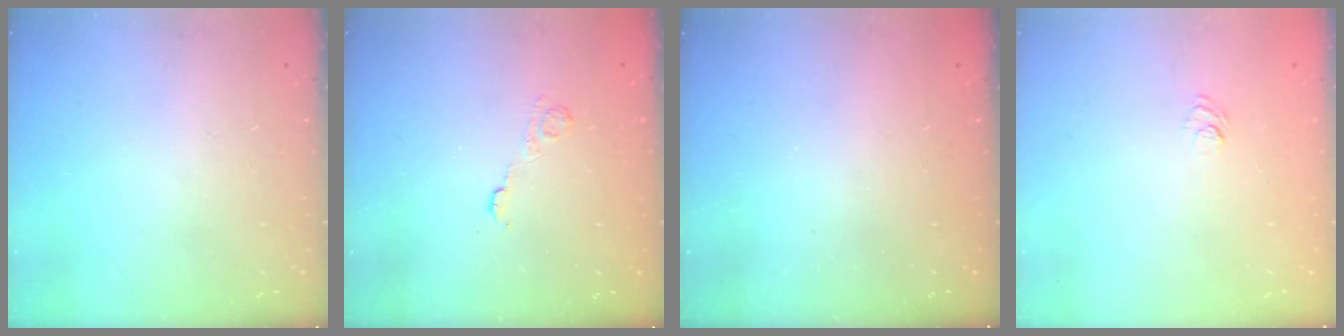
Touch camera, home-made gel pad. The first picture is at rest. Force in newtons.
{"total": 3.7, "press": 3.4, "slide": 1.4}
{"total": 2.3, "press": 2.1, "slide": 0.8}
{"total": 6.0, "press": 5.9, "slide": 1.3}